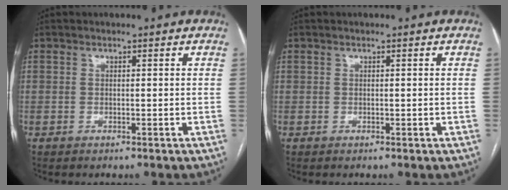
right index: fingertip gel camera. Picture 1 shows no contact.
{"total": 0.0}